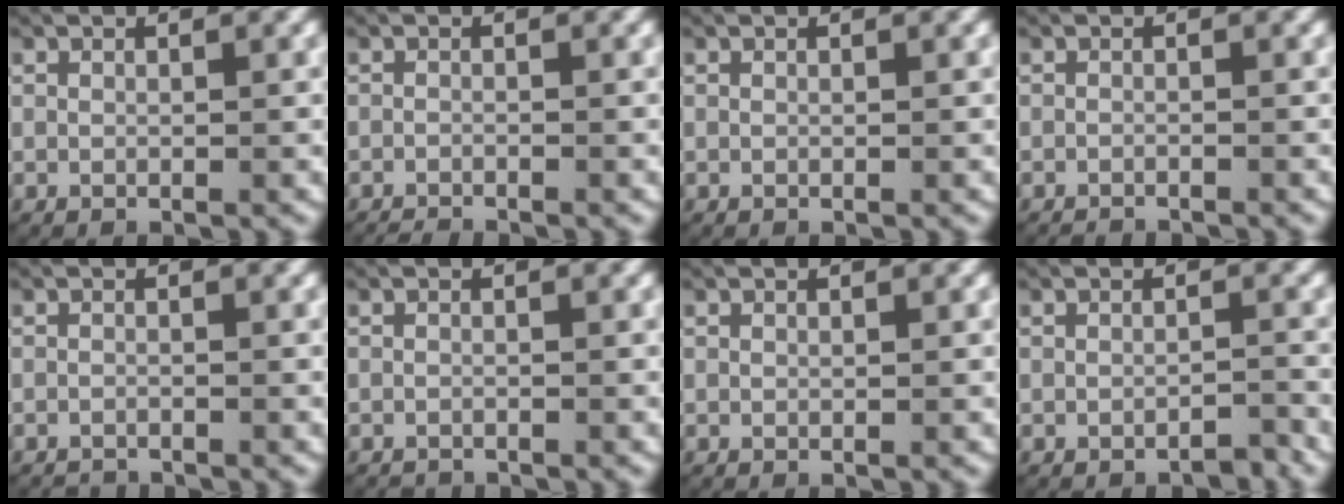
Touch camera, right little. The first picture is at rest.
{"total": 1.5, "force": [-1.5, 0.1, 0.1], "torque": [-0.008, -0.011, -0.022]}
{"total": 0.0}
{"total": 1.5, "force": [-1.5, 0.0, 0.0], "torque": [-0.007, -0.011, -0.020]}
{"total": 1.3, "force": [-1.3, -0.1, -0.1], "torque": [-0.003, -0.010, -0.019]}
{"total": 0.9, "force": [-0.9, -0.1, -0.1], "torque": [-0.003, -0.010, -0.012]}
{"total": 0.0}
{"total": 1.3, "force": [-1.3, 0.0, 0.1], "torque": [0.000, 0.001, -0.024]}